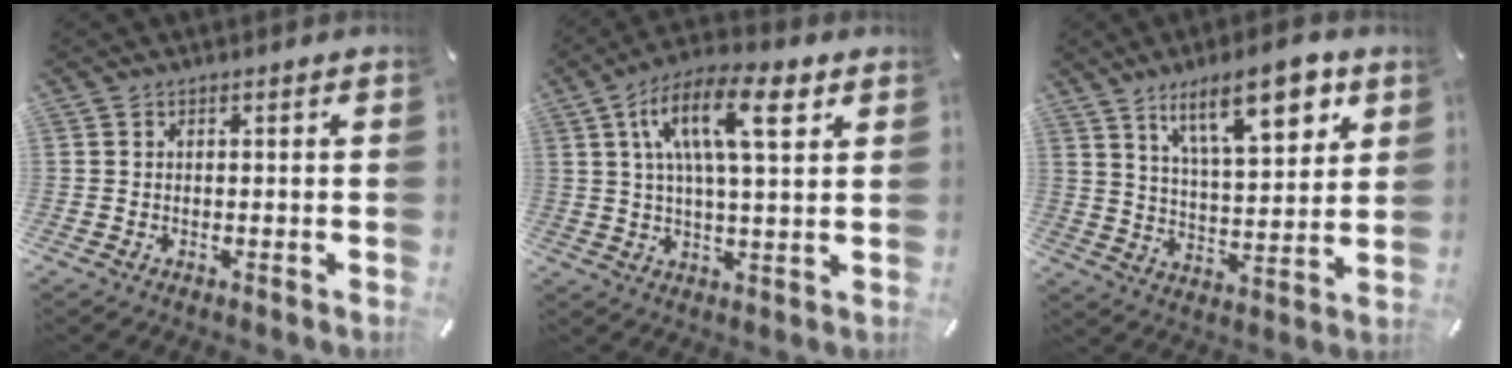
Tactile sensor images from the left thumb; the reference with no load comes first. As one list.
[{"total": 14.0, "force": [5.5, 5.0, 11.9], "torque": [-0.217, 0.002, 0.089]}, {"total": 16.1, "force": [9.4, 6.2, 11.4], "torque": [-0.167, -0.039, 0.152]}]